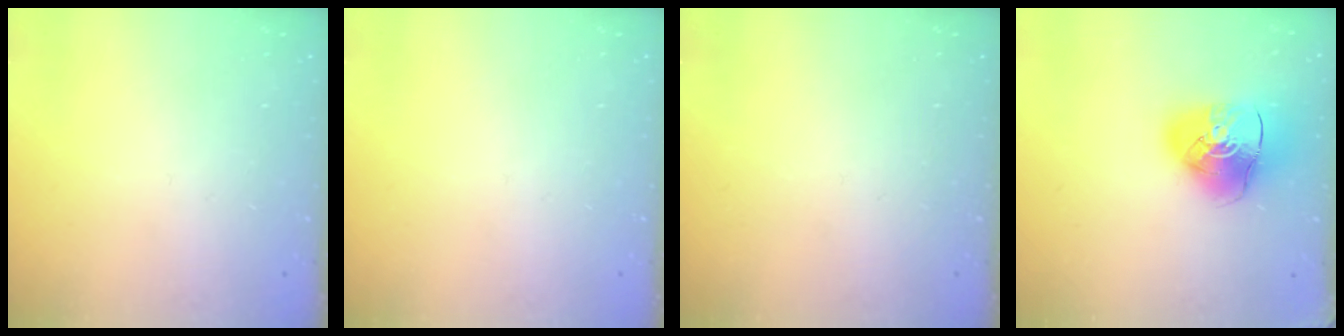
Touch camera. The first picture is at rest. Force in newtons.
{"total": 0.0}
{"total": 0.0}
{"total": 12.8, "press": 12.7, "slide": 2.0}